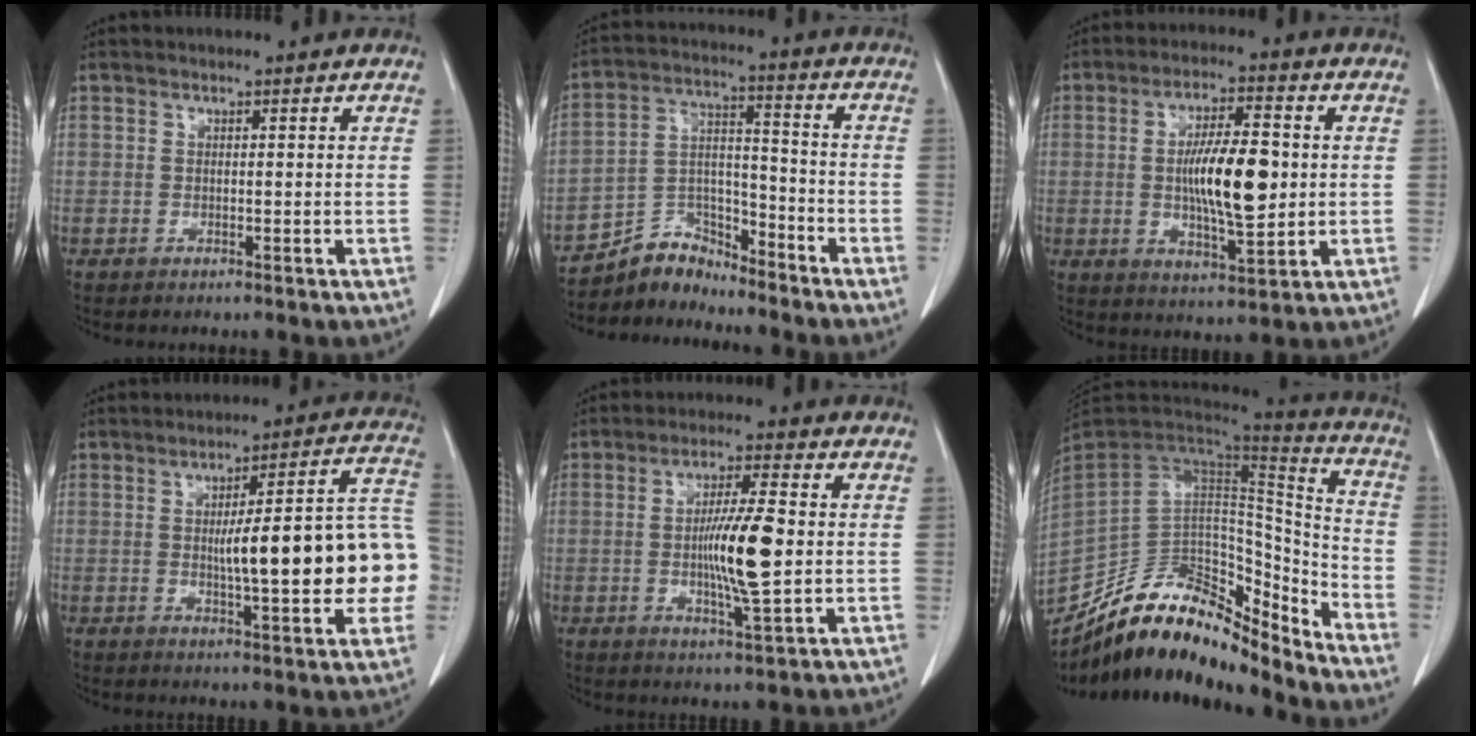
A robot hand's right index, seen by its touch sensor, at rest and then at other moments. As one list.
[{"total": 7.7, "force": [-7.4, 2.3, -0.1], "torque": [0.006, 0.036, -0.137]}, {"total": 11.3, "force": [0.1, 2.8, 11.0], "torque": [-0.197, -0.001, 0.002]}, {"total": 17.6, "force": [-1.3, 2.7, 17.4], "torque": [-0.187, 0.037, -0.011]}, {"total": 9.5, "force": [-0.5, 0.7, 9.5], "torque": [-0.168, -0.007, -0.012]}, {"total": 21.4, "force": [-18.0, 6.6, 9.5], "torque": [-0.167, 0.033, -0.304]}]